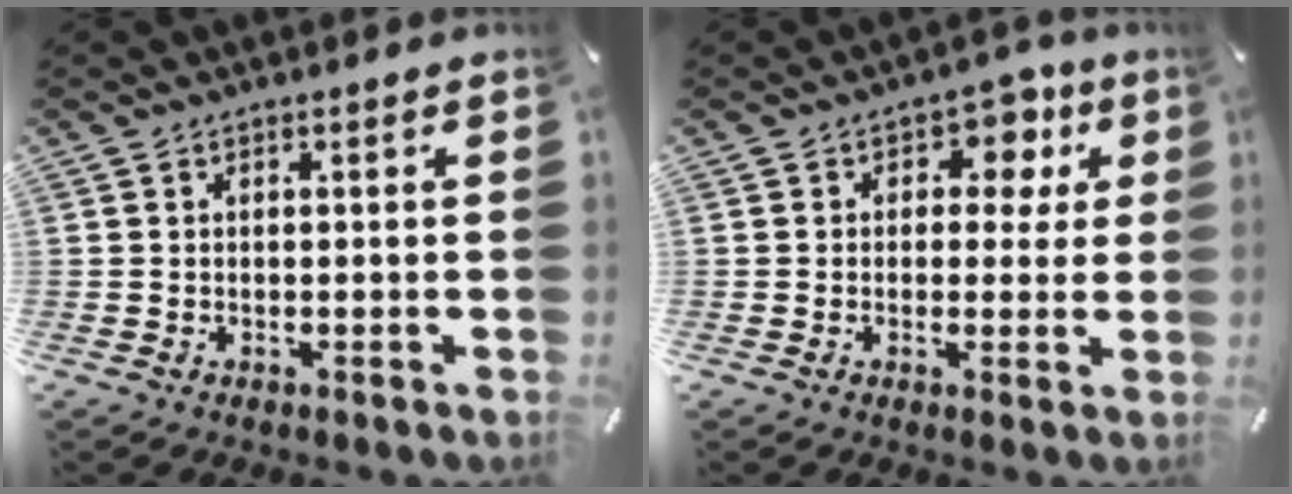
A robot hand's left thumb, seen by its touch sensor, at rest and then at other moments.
{"total": 7.4, "force": [3.0, 5.5, 4.0], "torque": [-0.040, -0.012, 0.044]}